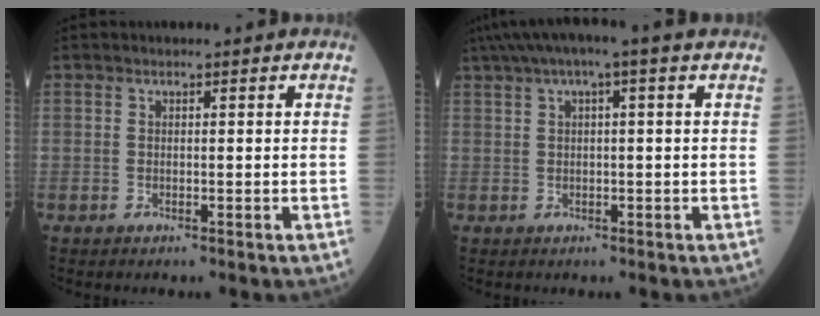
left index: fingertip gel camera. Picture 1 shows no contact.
{"total": 5.8, "force": [3.2, 0.2, 4.8], "torque": [-0.088, 0.037, 0.053]}